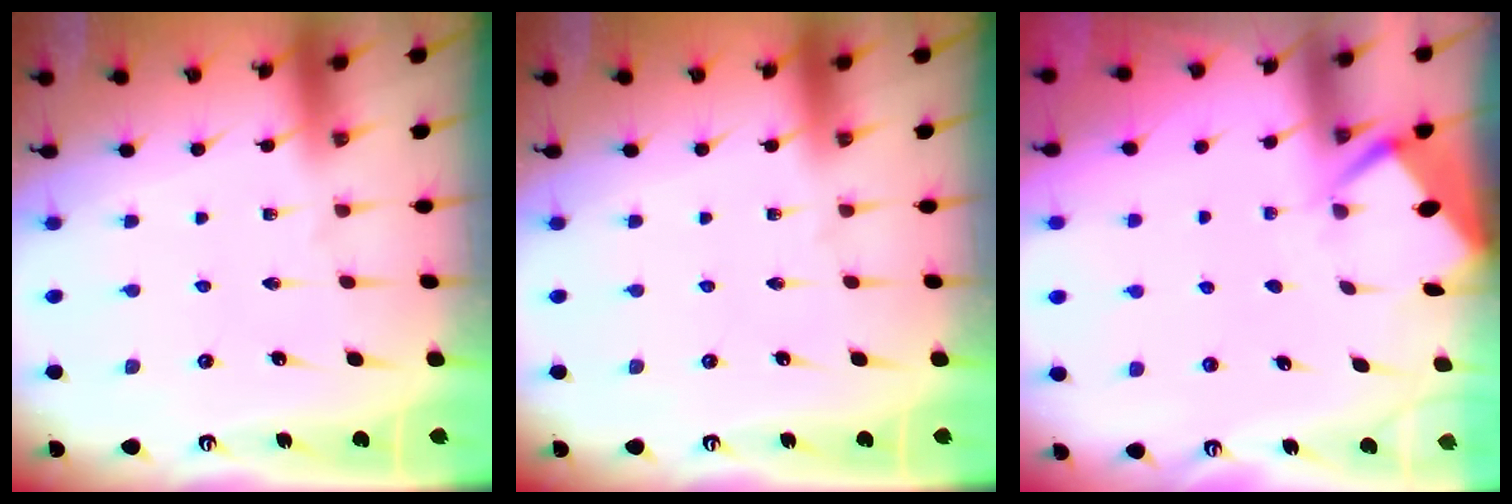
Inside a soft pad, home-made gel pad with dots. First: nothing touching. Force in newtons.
{"total": 0.0}
{"total": 4.1, "press": 4.1, "slide": 0.2}